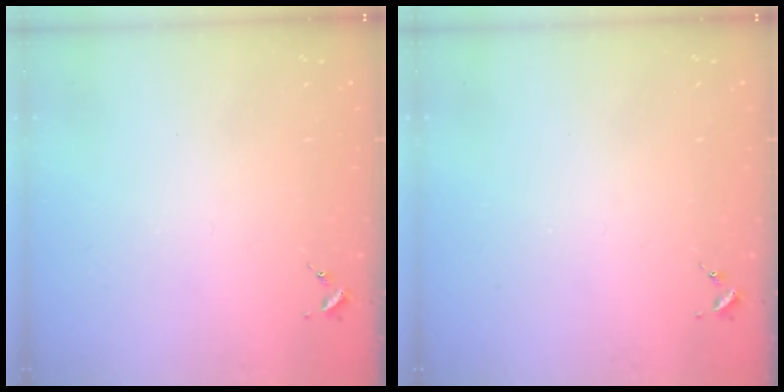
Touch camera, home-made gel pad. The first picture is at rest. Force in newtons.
{"total": 0.0}